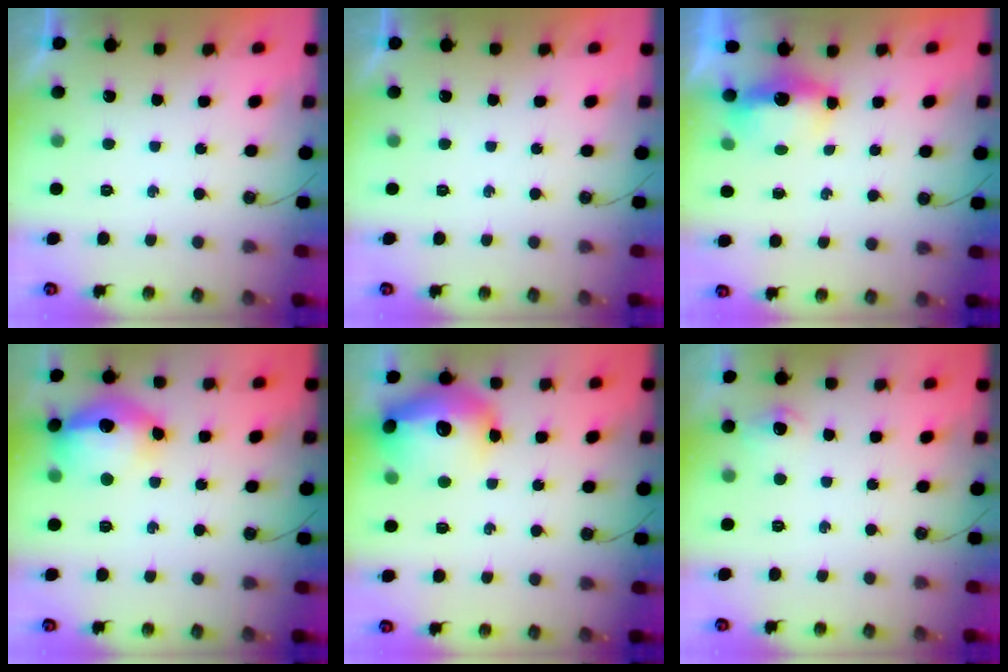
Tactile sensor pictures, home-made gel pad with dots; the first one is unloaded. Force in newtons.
{"total": 0.0}
{"total": 5.1, "press": 5.0, "slide": 0.4}
{"total": 16.0, "press": 15.9, "slide": 1.7}
{"total": 20.1, "press": 20.0, "slide": 1.6}
{"total": 6.9, "press": 6.8, "slide": 0.9}